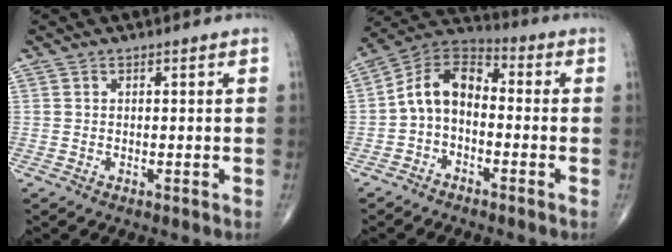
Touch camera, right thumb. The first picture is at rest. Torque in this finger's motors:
{"motor_torque": [1.75, 1.54, 1.20, -0.19, 0.07]}